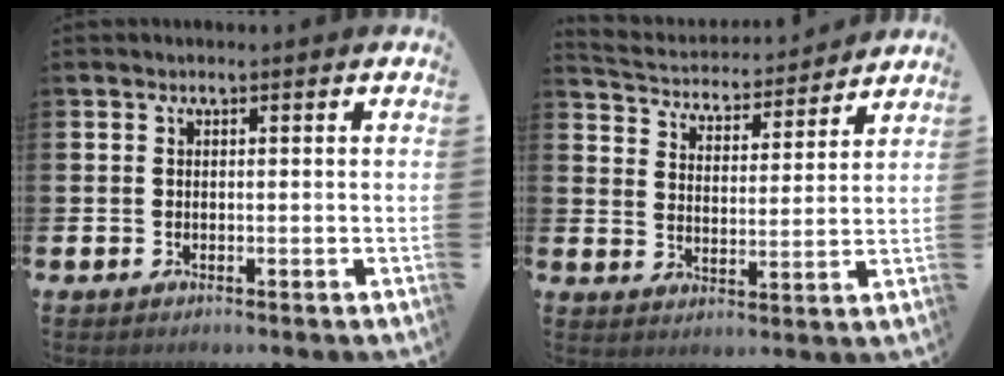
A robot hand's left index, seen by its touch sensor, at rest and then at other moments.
{"total": 4.2, "force": [4.0, 1.2, 0.2], "torque": [-0.034, -0.038, 0.065]}